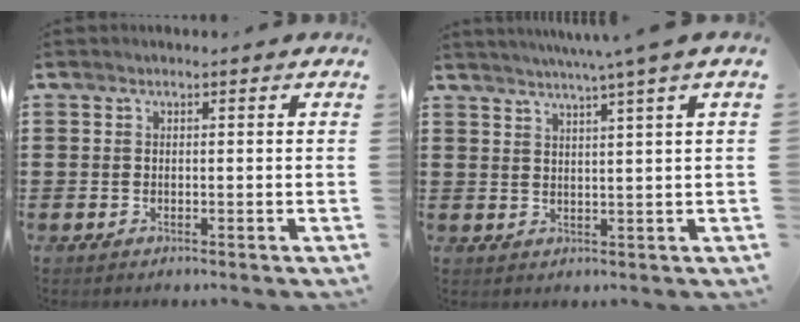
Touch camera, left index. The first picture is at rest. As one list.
[{"total": 3.5, "force": [2.5, -1.3, 2.0], "torque": [-0.044, -0.011, 0.037]}]